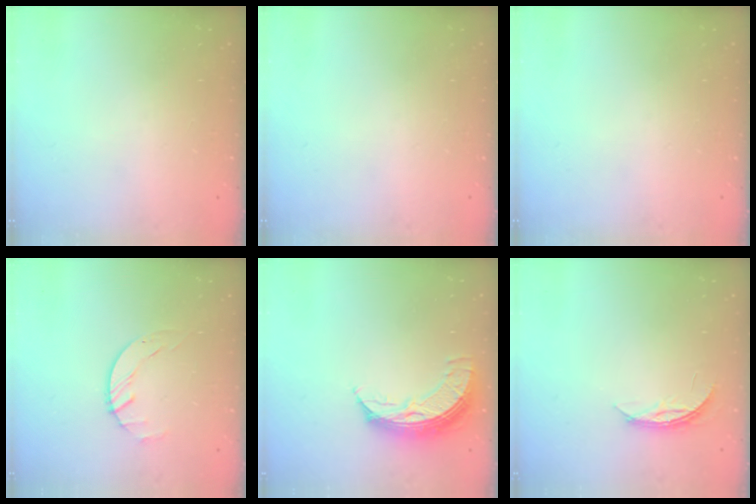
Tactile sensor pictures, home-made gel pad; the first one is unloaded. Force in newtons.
{"total": 0.0}
{"total": 0.0}
{"total": 1.8, "press": 1.8, "slide": 0.3}
{"total": 9.4, "press": 9.4, "slide": 0.9}
{"total": 3.9, "press": 3.9, "slide": 0.4}